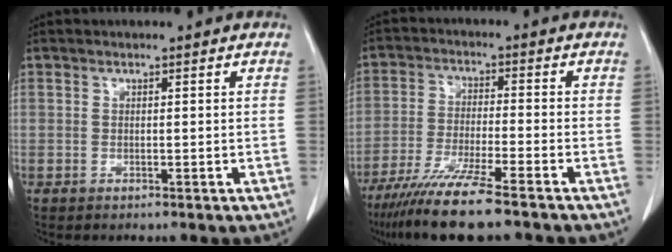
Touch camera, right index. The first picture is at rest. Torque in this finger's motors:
{"motor_torque": [0.50, -0.51, 0.55, 0.21]}